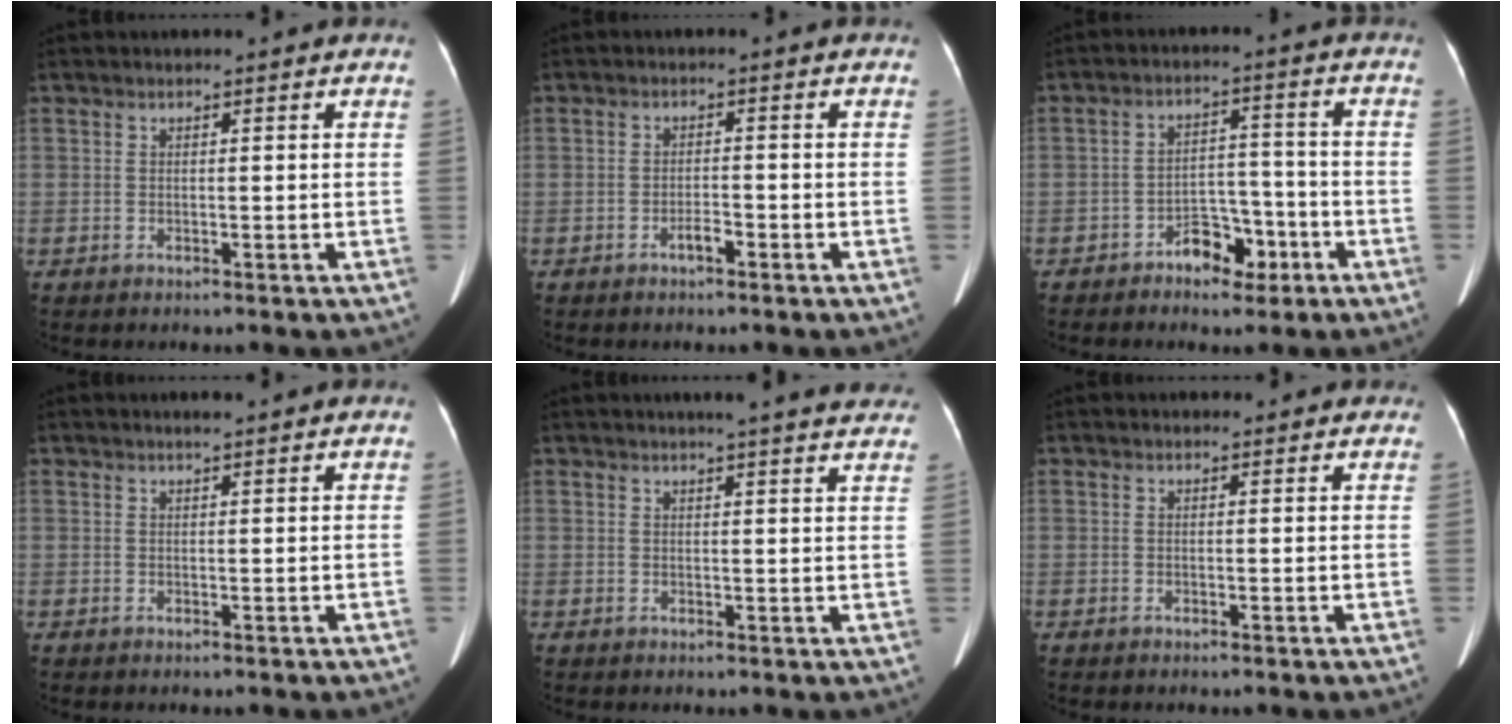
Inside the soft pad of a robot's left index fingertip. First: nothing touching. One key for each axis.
{"total": 1.7, "fx": -1.2, "fy": 0.4, "fz": 1.2, "tx": -0.021, "ty": 0.001, "tz": -0.018}
{"total": 5.9, "fx": -3.6, "fy": 3.3, "fz": 3.3, "tx": -0.049, "ty": 0.021, "tz": -0.054}
{"total": 0.7, "fx": 0.6, "fy": 0.0, "fz": 0.4, "tx": -0.011, "ty": 0.001, "tz": 0.011}
{"total": 11.1, "fx": 10.0, "fy": 1.0, "fz": 4.8, "tx": -0.049, "ty": 0.005, "tz": 0.096}
{"total": 0.9, "fx": 0.3, "fy": 0.8, "fz": 0.0, "tx": 0.005, "ty": 0.006, "tz": 0.000}